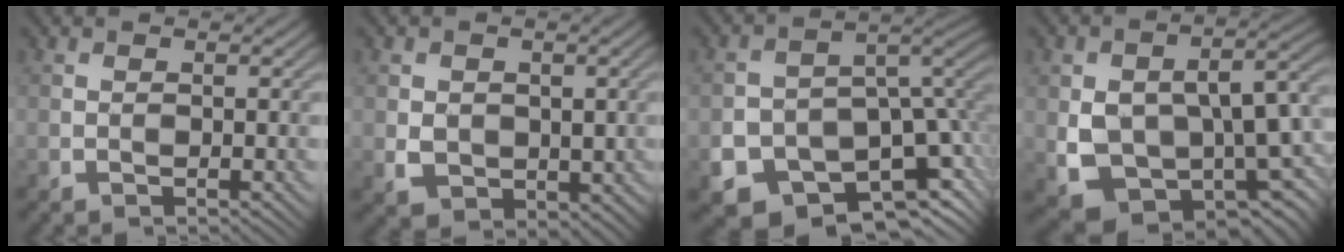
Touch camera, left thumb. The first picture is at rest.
{"total": 3.9, "force": [0.2, 3.3, 2.1], "torque": [-0.049, -0.012, 0.008]}
{"total": 16.1, "force": [-9.8, 10.4, 7.4], "torque": [-0.132, -0.032, -0.120]}
{"total": 14.6, "force": [-2.9, 9.1, 11.0], "torque": [-0.174, -0.017, -0.046]}